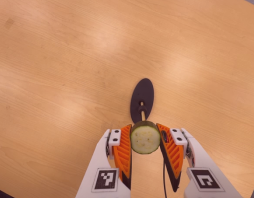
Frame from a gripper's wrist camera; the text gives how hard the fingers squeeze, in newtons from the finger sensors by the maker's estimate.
{"total": 10.5, "left": 9.8, "right": 11.3}